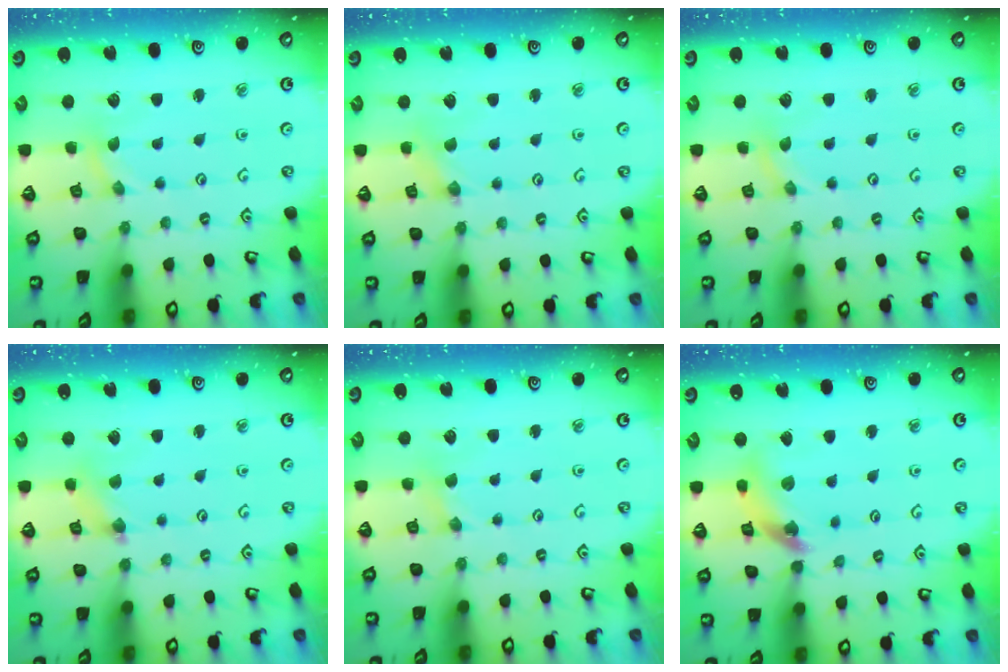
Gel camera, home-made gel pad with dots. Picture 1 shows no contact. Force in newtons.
{"total": 0.0}
{"total": 0.0}
{"total": 1.6, "press": 1.6, "slide": 0.2}
{"total": 1.1, "press": 1.1, "slide": 0.2}
{"total": 12.4, "press": 12.3, "slide": 1.3}